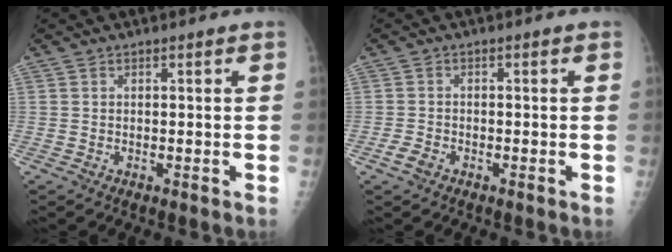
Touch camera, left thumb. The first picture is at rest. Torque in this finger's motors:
{"motor_torque": [-0.35, 0.26, 0.11, 0.10, 0.00]}